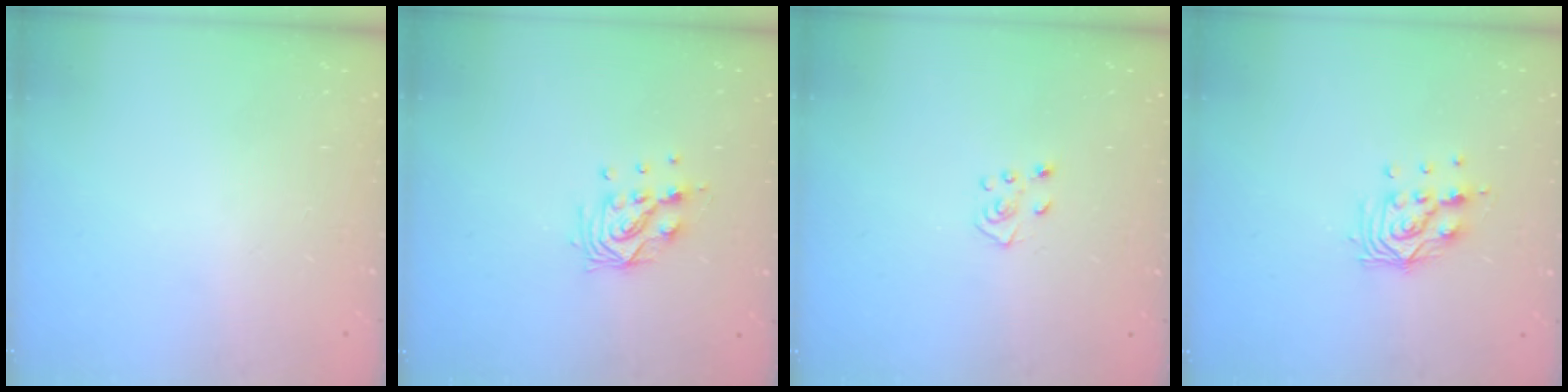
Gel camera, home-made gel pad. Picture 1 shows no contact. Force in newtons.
{"total": 10.0, "press": 9.9, "slide": 1.2}
{"total": 4.6, "press": 4.6, "slide": 0.5}
{"total": 10.7, "press": 10.7, "slide": 0.7}